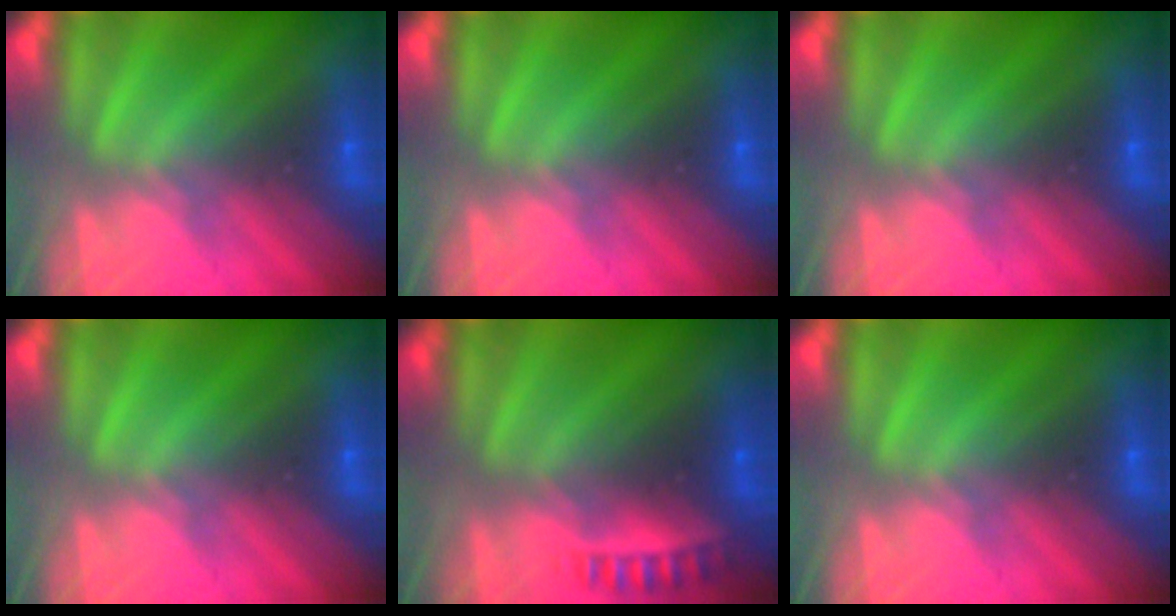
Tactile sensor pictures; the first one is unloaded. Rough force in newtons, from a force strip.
{"total": 0.0}
{"total": 0.0}
{"total": 0.0}
{"total": 2.4}
{"total": 0.0}